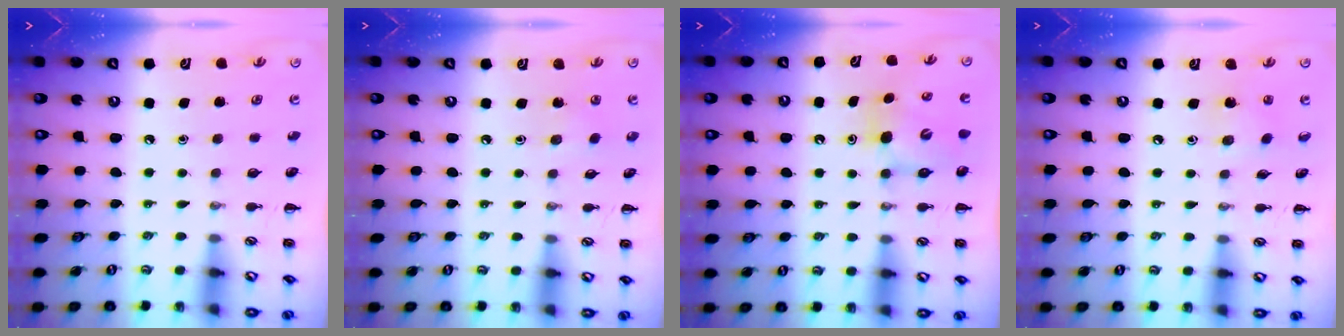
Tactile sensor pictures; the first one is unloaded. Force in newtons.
{"total": 2.3, "press": 2.2, "slide": 0.8}
{"total": 6.6, "press": 6.5, "slide": 1.0}
{"total": 2.8, "press": 2.7, "slide": 0.6}